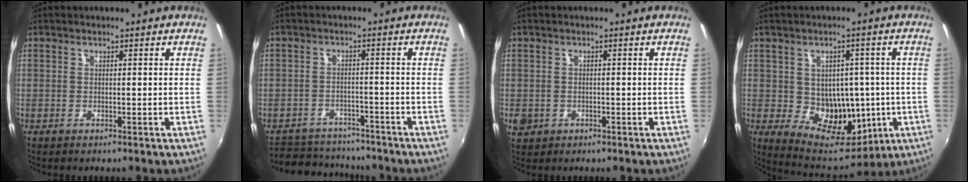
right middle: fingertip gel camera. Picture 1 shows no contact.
{"total": 8.8, "force": [-7.6, 4.2, 1.3], "torque": [-0.045, 0.022, -0.110]}
{"total": 3.2, "force": [-0.8, 2.8, 1.3], "torque": [-0.028, -0.003, -0.011]}
{"total": 12.1, "force": [-1.2, 10.0, 6.7], "torque": [-0.117, -0.002, 0.002]}